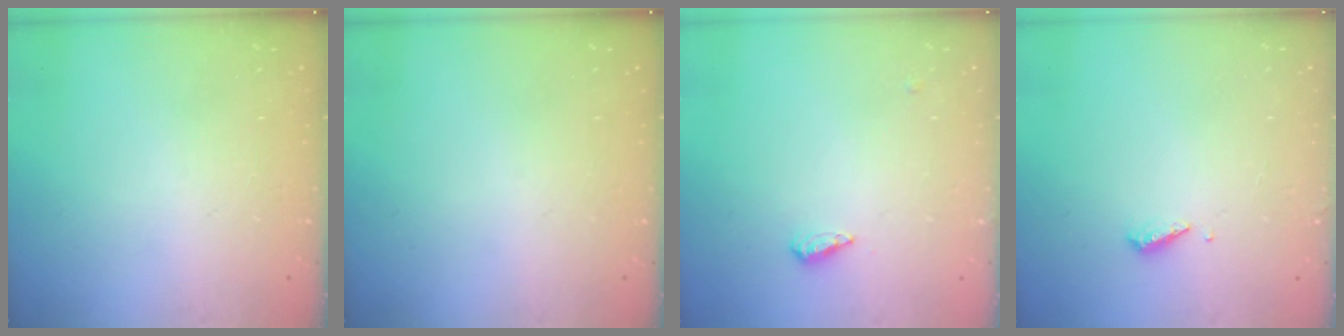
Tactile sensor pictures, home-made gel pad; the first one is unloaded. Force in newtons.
{"total": 0.0}
{"total": 3.5, "press": 3.5, "slide": 0.4}
{"total": 4.0, "press": 3.9, "slide": 0.3}